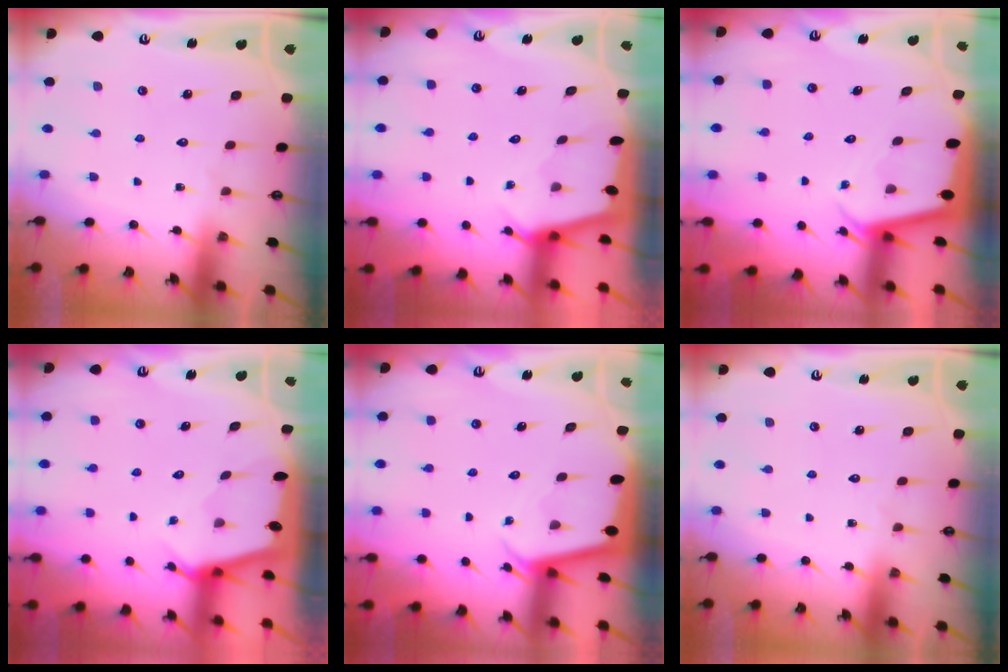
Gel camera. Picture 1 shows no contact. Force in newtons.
{"total": 2.2, "press": 2.2, "slide": 0.3}
{"total": 2.0, "press": 2.0, "slide": 0.1}
{"total": 2.1, "press": 2.1, "slide": 0.1}
{"total": 2.0, "press": 2.0, "slide": 0.1}
{"total": 0.0}